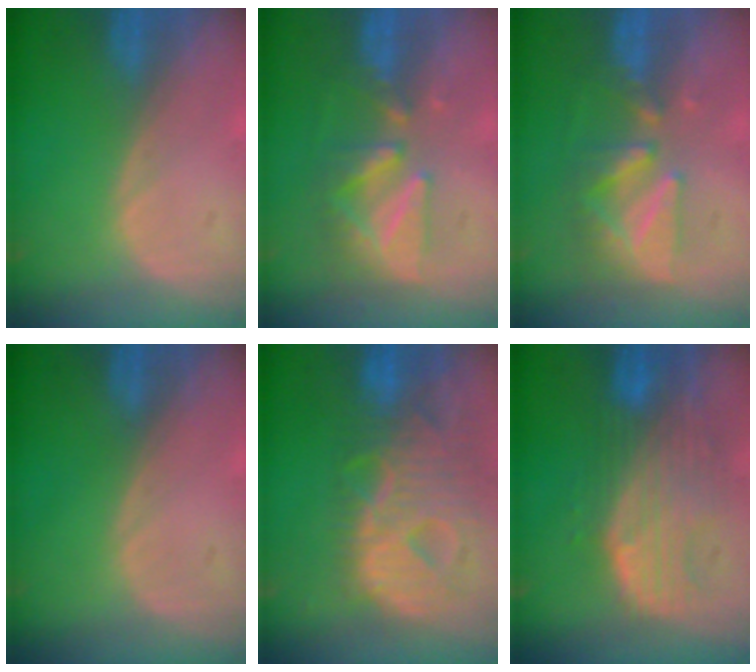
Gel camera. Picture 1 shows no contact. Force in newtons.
{"total": 8.6, "press": 7.7, "slide": 4.0}
{"total": 8.6, "press": 7.7, "slide": 4.0}
{"total": 0.0}
{"total": 13.0, "press": 10.9, "slide": 7.0}
{"total": 9.9, "press": 8.7, "slide": 4.8}